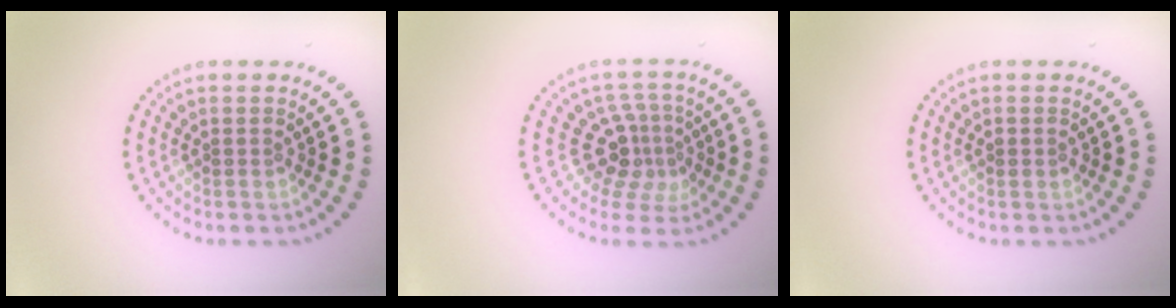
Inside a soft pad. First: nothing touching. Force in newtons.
{"total": 3.7, "press": 2.6, "slide": 2.6}
{"total": 0.8, "press": 0.8, "slide": 0.0}